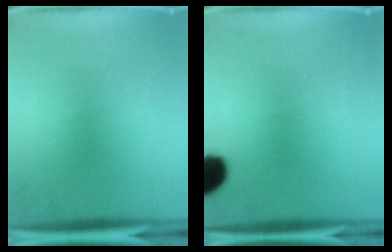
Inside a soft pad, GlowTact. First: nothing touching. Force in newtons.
{"total": 8.6}